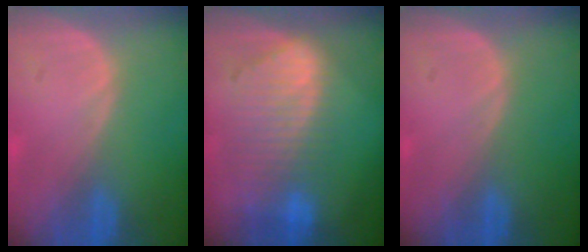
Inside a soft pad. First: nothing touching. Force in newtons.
{"total": 9.1, "press": 8.0, "slide": 4.3}
{"total": 0.0}